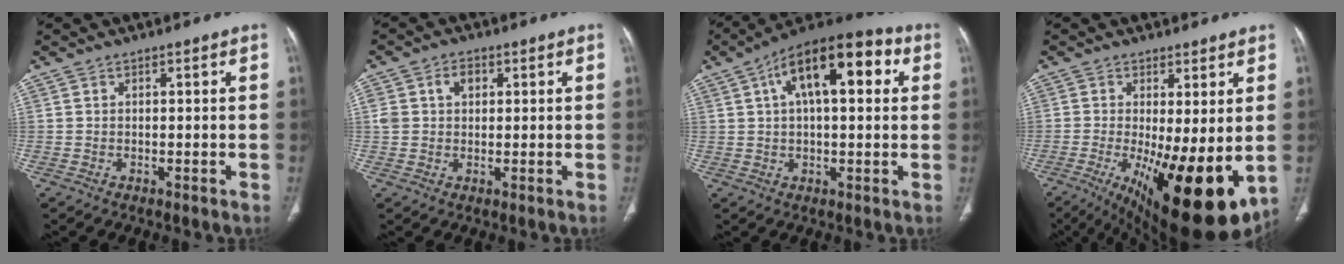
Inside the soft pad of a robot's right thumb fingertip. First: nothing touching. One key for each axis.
{"total": 4.4, "fx": 1.3, "fy": 3.2, "fz": 2.6, "tx": -0.041, "ty": 0.008, "tz": 0.027}
{"total": 17.1, "fx": 5.3, "fy": 7.7, "fz": 14.3, "tx": -0.199, "ty": 0.027, "tz": 0.074}
{"total": 18.4, "fx": -3.7, "fy": 6.3, "fz": 16.9, "tx": -0.235, "ty": -0.033, "tz": -0.033}